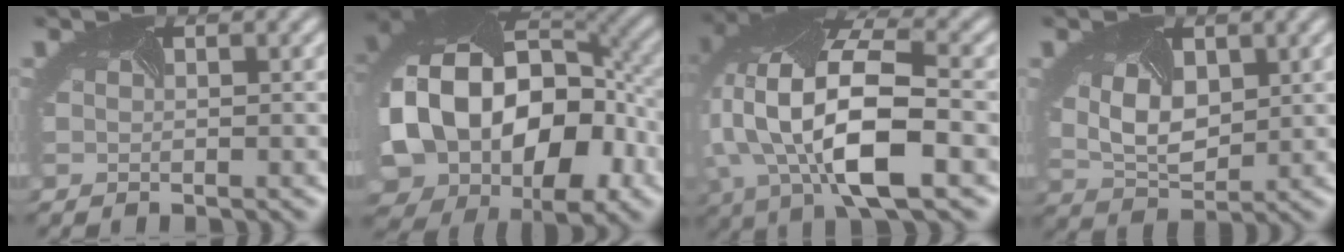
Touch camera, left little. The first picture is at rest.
{"total": 18.5, "force": [-1.2, 13.0, 13.1], "torque": [-0.247, -0.020, 0.000]}
{"total": 14.0, "force": [-1.4, 6.6, 12.2], "torque": [-0.247, -0.007, -0.025]}
{"total": 4.8, "force": [1.0, 3.2, 3.5], "torque": [-0.073, -0.007, 0.022]}